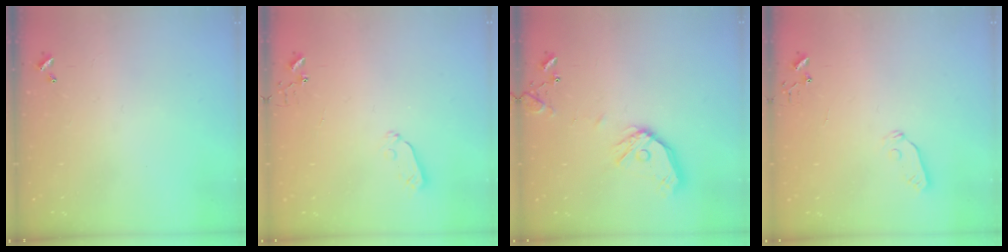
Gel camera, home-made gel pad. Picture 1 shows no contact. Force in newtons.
{"total": 3.8, "press": 3.8, "slide": 0.6}
{"total": 13.4, "press": 13.2, "slide": 2.1}
{"total": 3.8, "press": 3.7, "slide": 0.5}